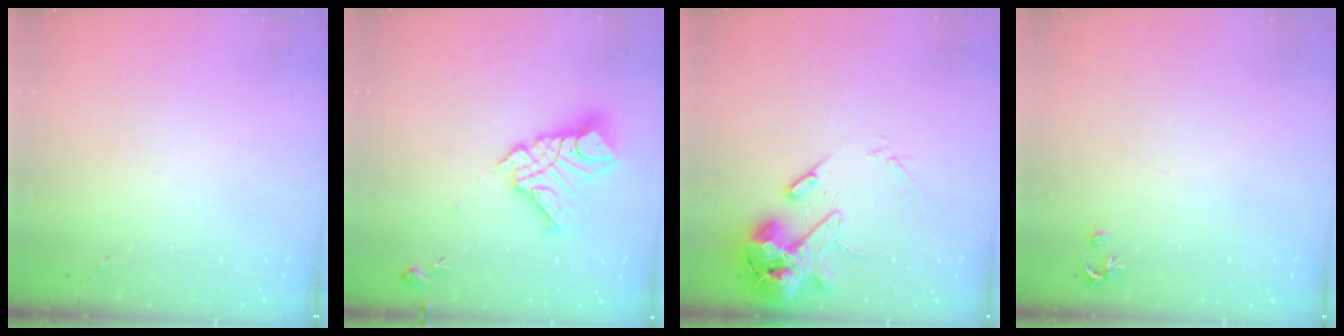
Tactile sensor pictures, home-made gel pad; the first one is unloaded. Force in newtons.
{"total": 15.2, "press": 15.1, "slide": 1.6}
{"total": 14.0, "press": 13.8, "slide": 2.4}
{"total": 2.5, "press": 2.5, "slide": 0.2}